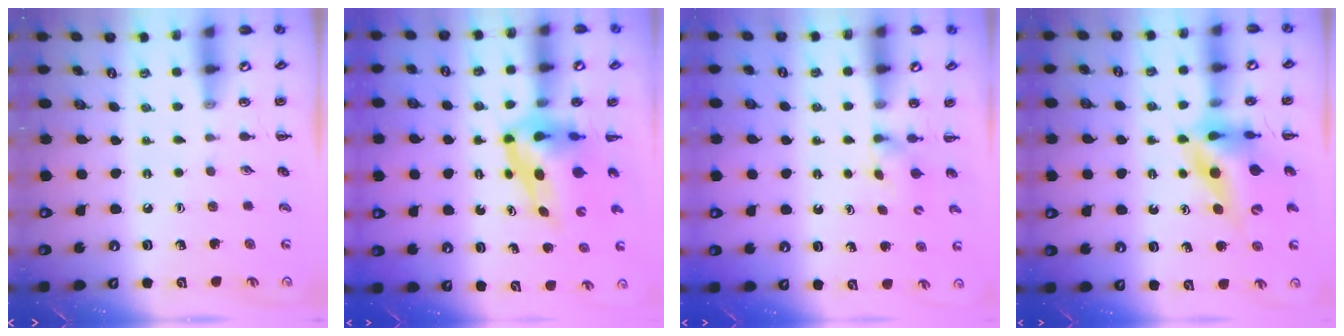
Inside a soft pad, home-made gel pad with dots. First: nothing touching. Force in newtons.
{"total": 6.0, "press": 5.9, "slide": 1.4}
{"total": 1.8, "press": 1.5, "slide": 0.9}
{"total": 11.1, "press": 10.5, "slide": 3.6}